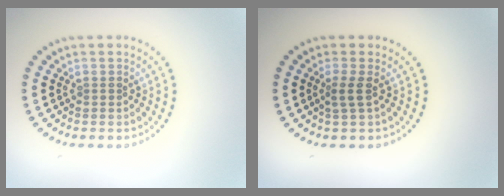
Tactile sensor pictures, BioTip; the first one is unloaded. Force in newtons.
{"total": 1.5, "press": 1.0, "slide": 1.1}